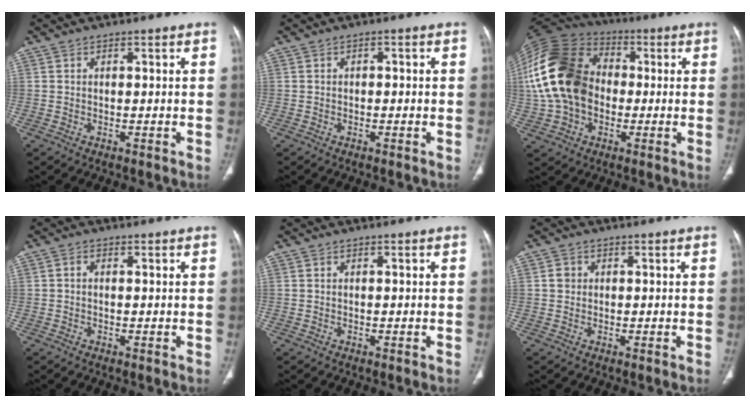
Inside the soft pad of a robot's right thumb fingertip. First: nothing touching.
{"total": 0.8, "force": [-0.1, 0.7, 0.4], "torque": [0.000, 0.004, -0.004]}
{"total": 26.9, "force": [2.5, 20.2, 17.6], "torque": [-0.402, 0.041, 0.052]}
{"total": 1.3, "force": [0.0, 0.8, 1.0], "torque": [-0.022, 0.002, -0.002]}
{"total": 0.0}
{"total": 1.5, "force": [0.2, 1.4, 0.5], "torque": [-0.005, 0.005, 0.002]}